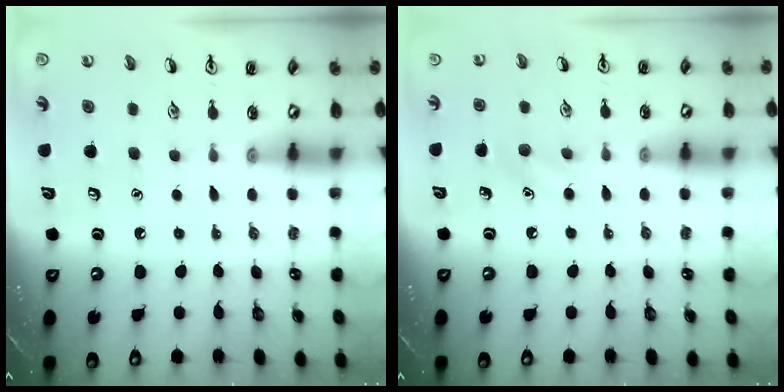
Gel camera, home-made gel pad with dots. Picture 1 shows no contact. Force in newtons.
{"total": 6.6, "press": 6.3, "slide": 2.0}